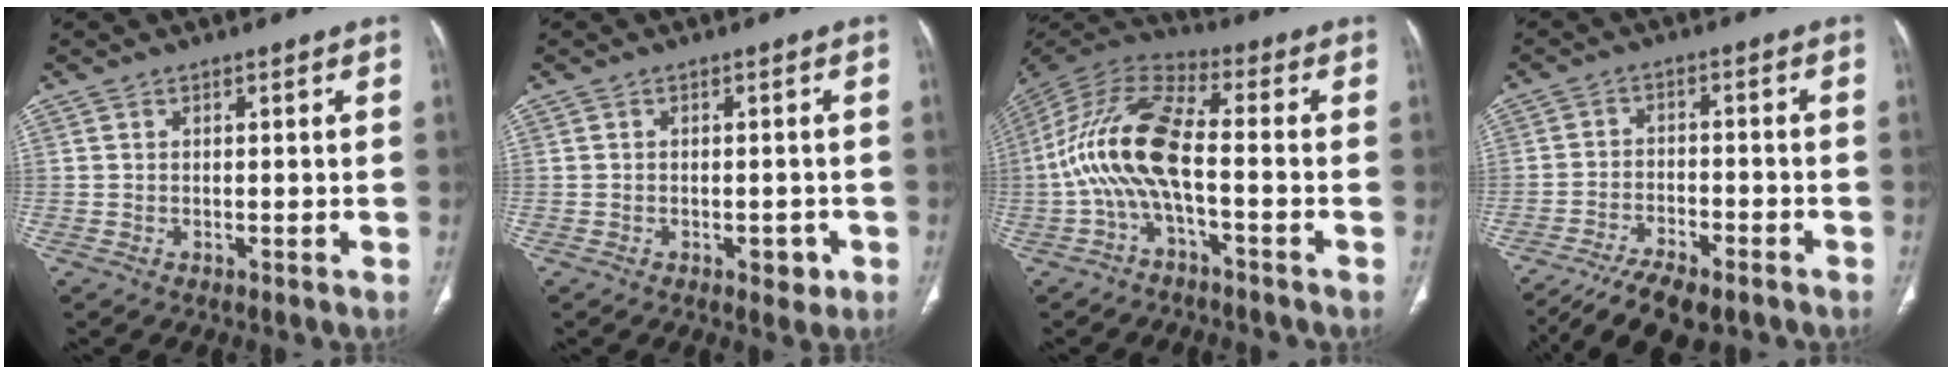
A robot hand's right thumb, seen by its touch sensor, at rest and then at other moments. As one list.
[{"total": 2.5, "force": [-1.1, 1.5, 1.7], "torque": [-0.009, 0.003, -0.009]}, {"total": 14.1, "force": [-2.8, 4.6, 13.0], "torque": [-0.286, 0.051, -0.064]}, {"total": 10.8, "force": [-8.6, 3.6, 5.4], "torque": [-0.093, 0.031, -0.142]}]